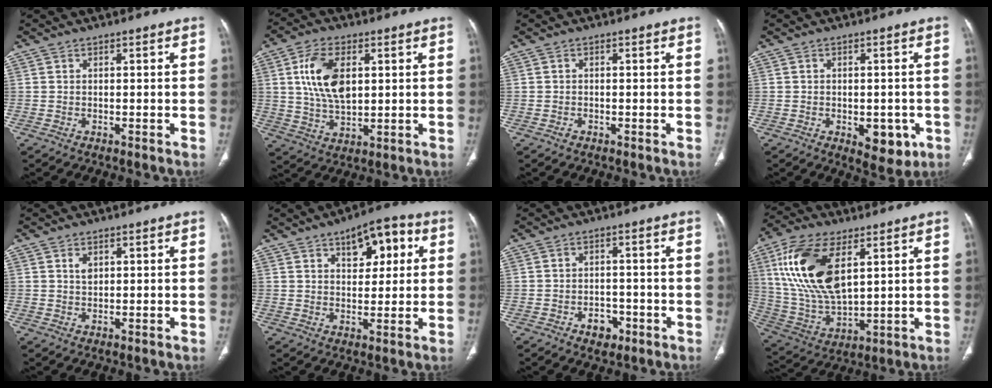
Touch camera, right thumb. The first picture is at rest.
{"total": 11.6, "force": [2.8, 6.5, 9.2], "torque": [-0.166, -0.007, 0.055]}
{"total": 0.9, "force": [-0.5, 0.6, 0.3], "torque": [-0.004, 0.002, -0.010]}
{"total": 7.1, "force": [-2.3, 4.0, 5.4], "torque": [-0.043, 0.002, -0.018]}
{"total": 1.8, "force": [0.8, 1.1, 1.1], "torque": [-0.015, -0.003, 0.018]}
{"total": 10.2, "force": [4.1, 5.3, 7.6], "torque": [-0.071, 0.001, 0.054]}
{"total": 4.1, "force": [-2.0, 2.9, 2.1], "torque": [-0.013, 0.014, -0.025]}
{"total": 19.1, "force": [6.7, 9.4, 15.2], "torque": [-0.300, -0.020, 0.135]}